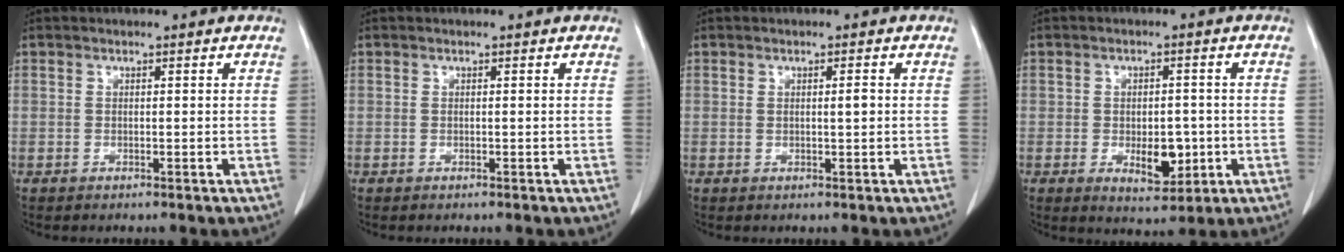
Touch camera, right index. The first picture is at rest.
{"total": 0.0}
{"total": 1.6, "force": [0.2, 0.2, 1.5], "torque": [-0.026, 0.001, 0.004]}
{"total": 5.7, "force": [-1.3, 3.0, 4.7], "torque": [-0.065, -0.003, -0.009]}